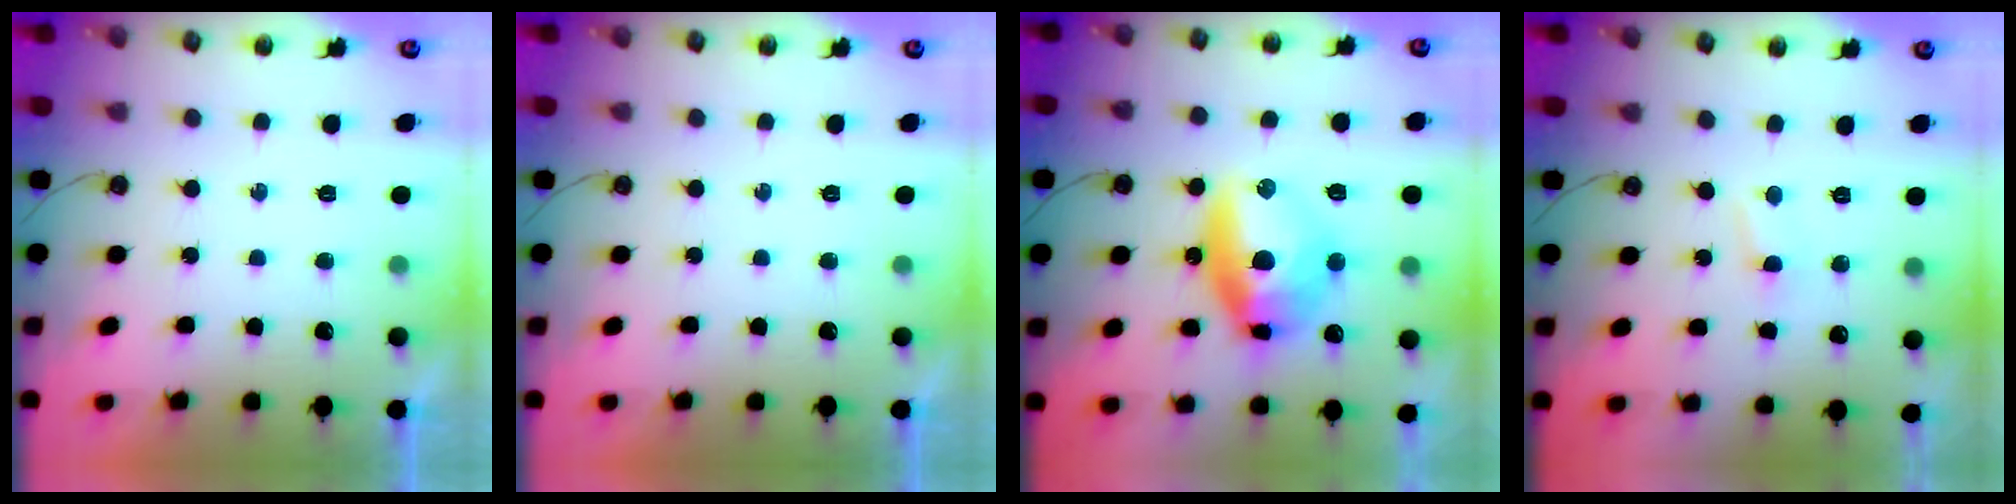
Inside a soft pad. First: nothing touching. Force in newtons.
{"total": 0.0}
{"total": 13.8, "press": 13.7, "slide": 1.5}
{"total": 1.5, "press": 1.4, "slide": 0.2}